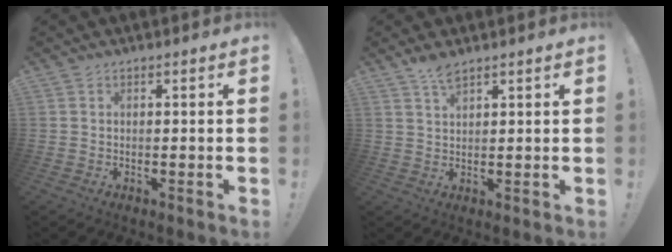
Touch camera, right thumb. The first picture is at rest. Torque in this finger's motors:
{"motor_torque": [-0.28, 0.40, 0.54, 0.22, -0.03]}